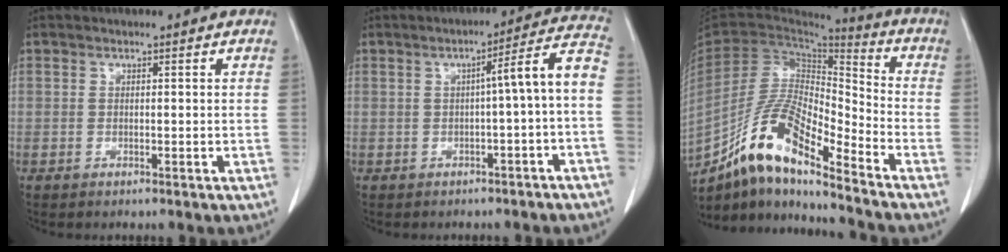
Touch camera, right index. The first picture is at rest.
{"total": 7.8, "force": [-1.7, -0.2, 7.6], "torque": [-0.093, 0.025, -0.026]}
{"total": 14.5, "force": [-10.7, 2.7, 9.5], "torque": [-0.184, 0.014, -0.196]}